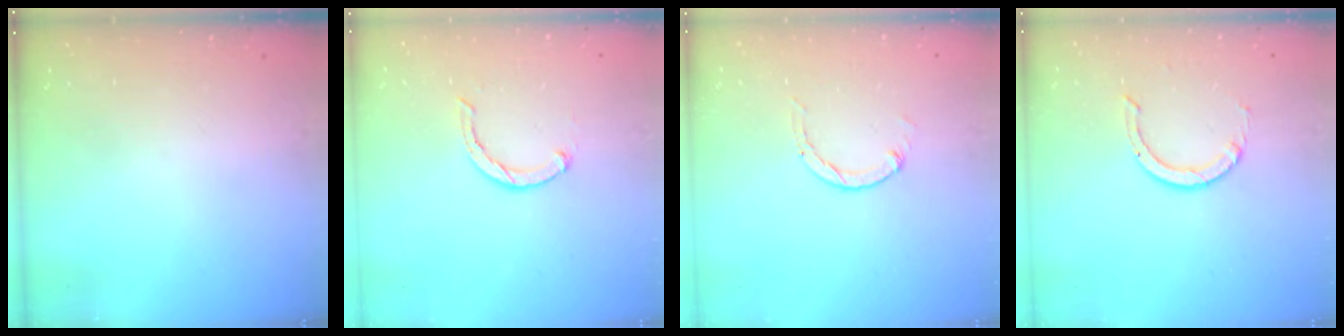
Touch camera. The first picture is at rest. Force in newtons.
{"total": 2.5, "press": 2.5, "slide": 0.4}
{"total": 0.0}
{"total": 3.0, "press": 3.0, "slide": 0.3}